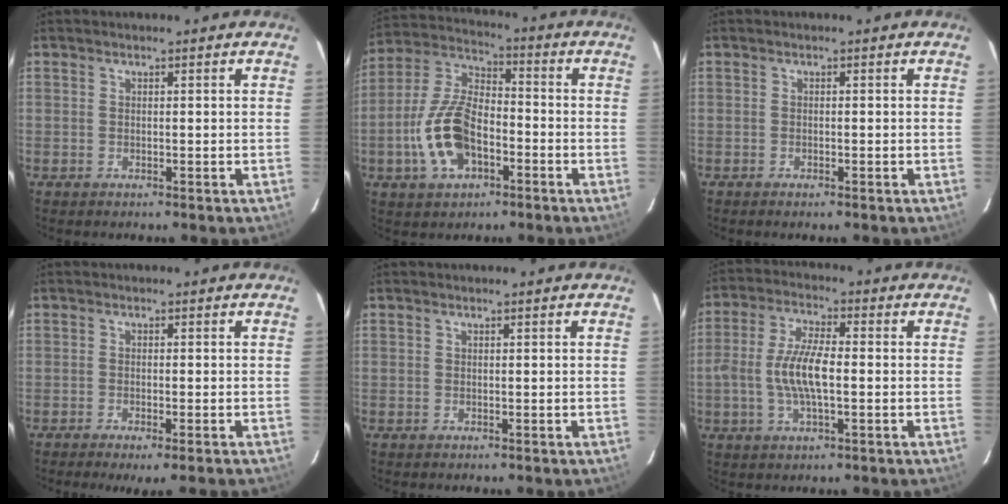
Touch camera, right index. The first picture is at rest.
{"total": 13.8, "force": [-4.9, 7.6, 10.3], "torque": [-0.221, 0.010, -0.087]}
{"total": 0.6, "force": [-0.5, 0.0, 0.3], "torque": [-0.006, 0.000, -0.011]}
{"total": 3.9, "force": [-3.0, -0.1, 2.5], "torque": [-0.051, -0.016, -0.050]}
{"total": 0.0}
{"total": 8.9, "force": [-1.3, 3.0, 8.3], "torque": [-0.171, 0.006, -0.026]}